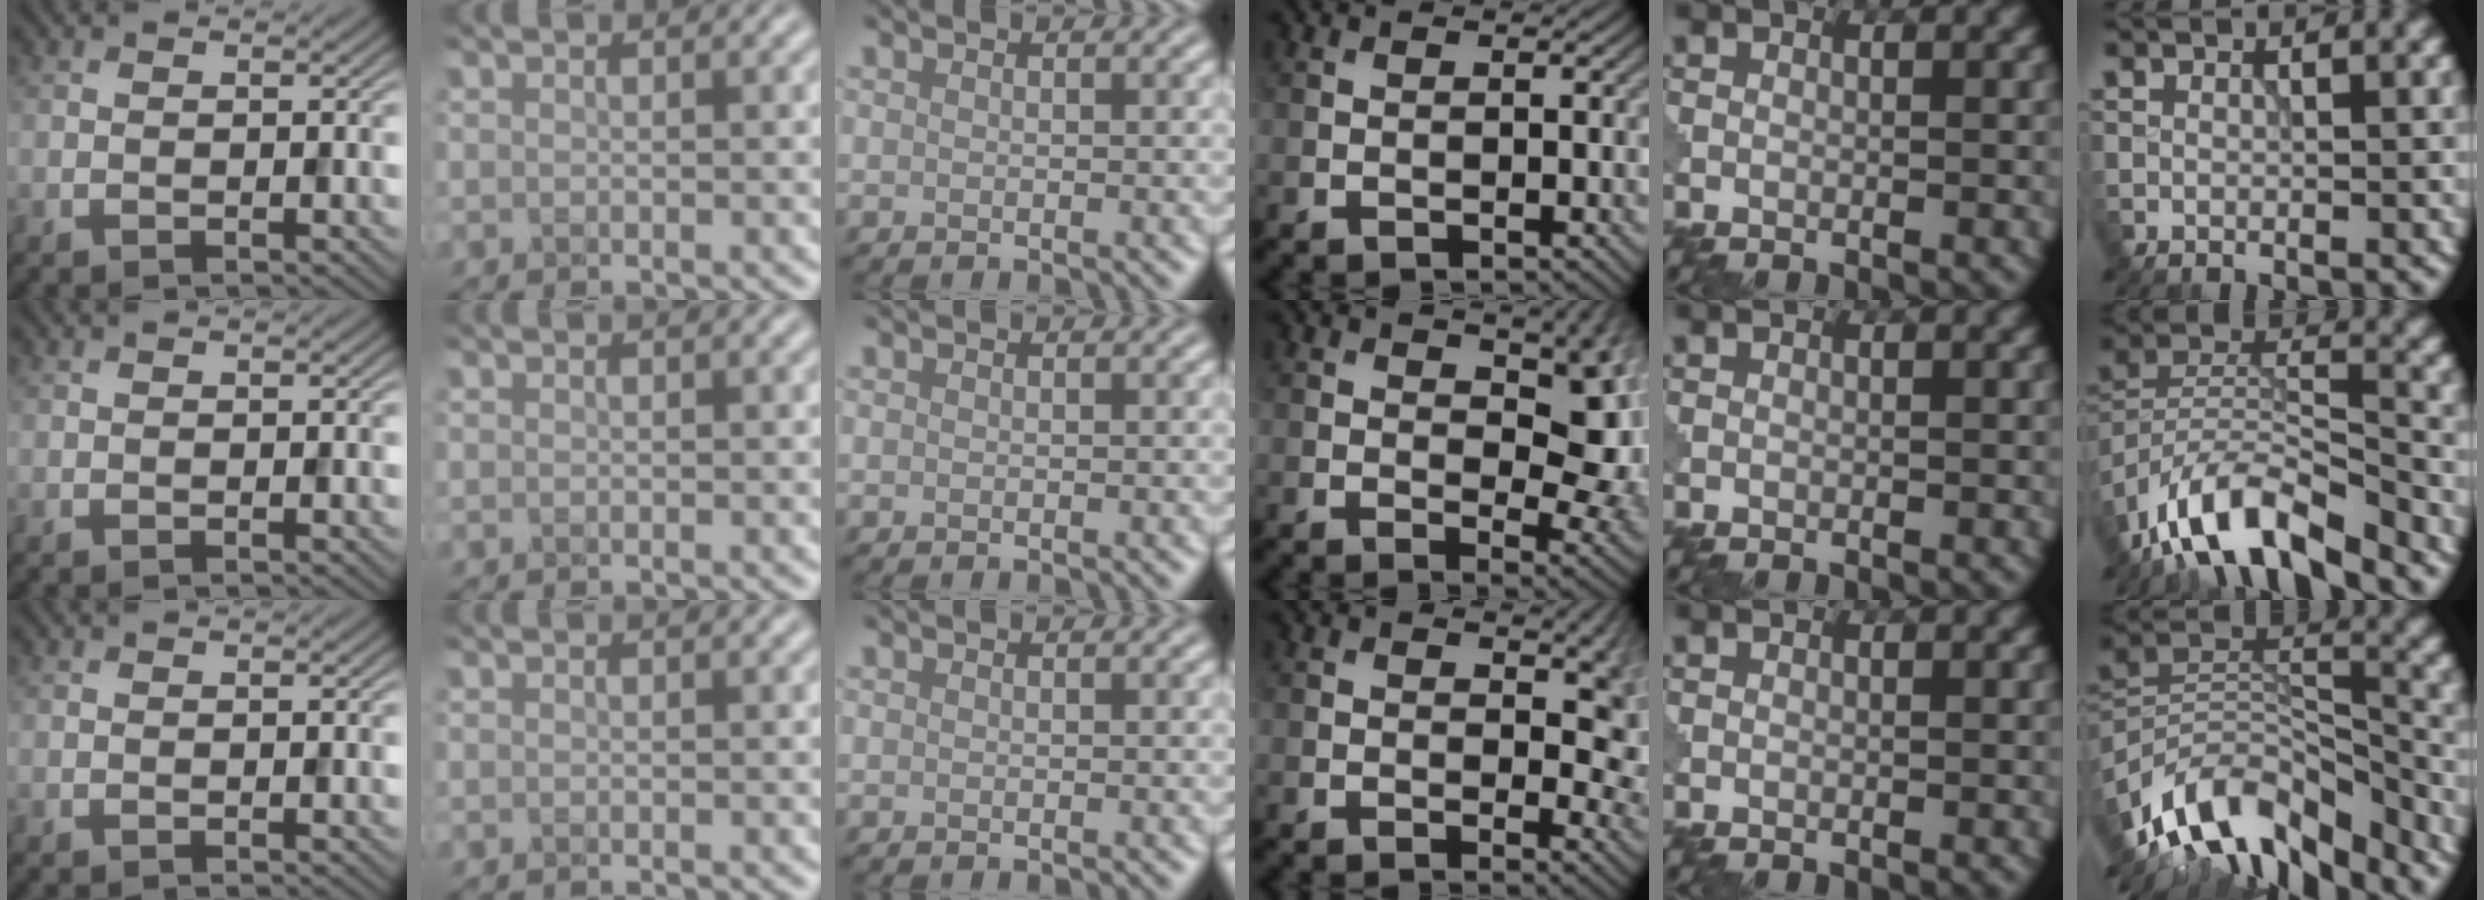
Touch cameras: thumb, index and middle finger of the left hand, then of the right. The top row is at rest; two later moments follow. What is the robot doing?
{"motion": "shake", "object": "medicine bottle"}